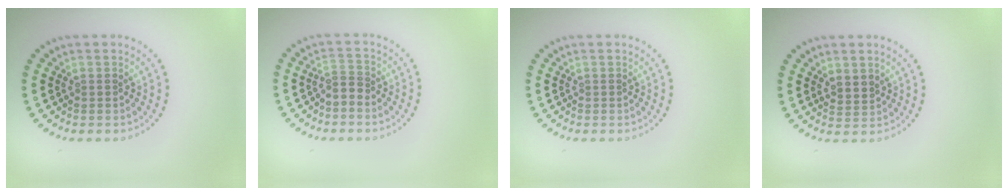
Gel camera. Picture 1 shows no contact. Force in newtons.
{"total": 1.6, "press": 1.0, "slide": 1.2}
{"total": 0.0}
{"total": 1.5, "press": 1.3, "slide": 0.9}